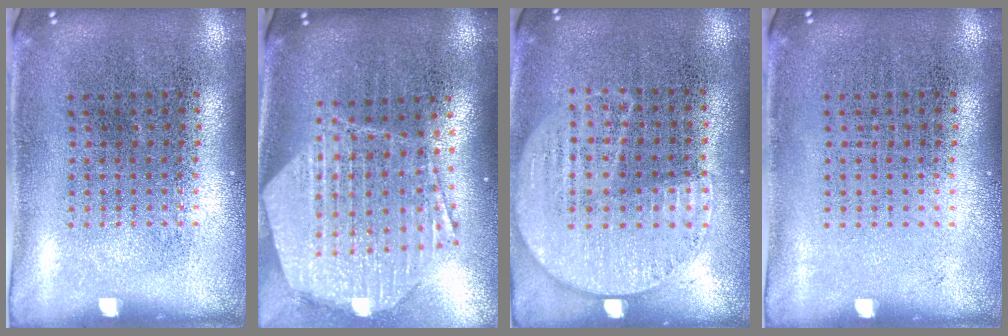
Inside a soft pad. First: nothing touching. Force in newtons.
{"total": 2.7, "press": 2.1, "slide": 1.7}
{"total": 1.1, "press": 1.0, "slide": 0.5}
{"total": 0.0}